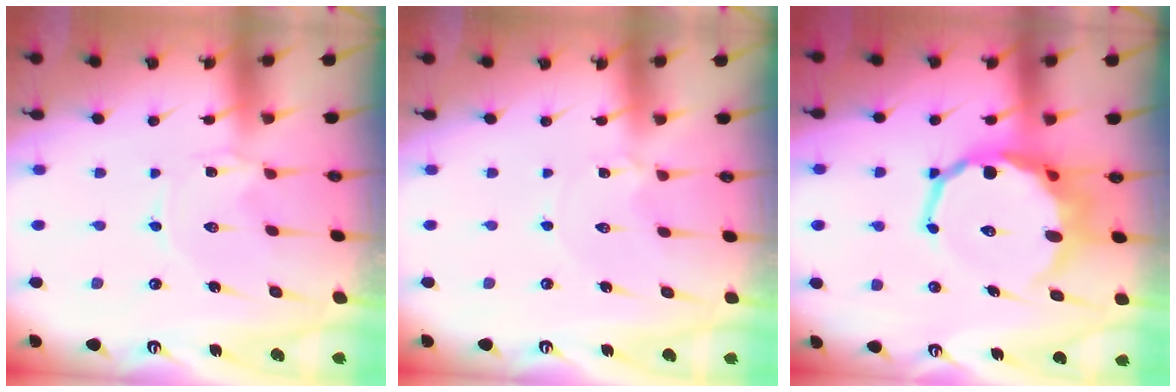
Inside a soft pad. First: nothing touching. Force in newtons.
{"total": 2.2, "press": 2.2, "slide": 0.2}
{"total": 13.1, "press": 12.7, "slide": 3.2}